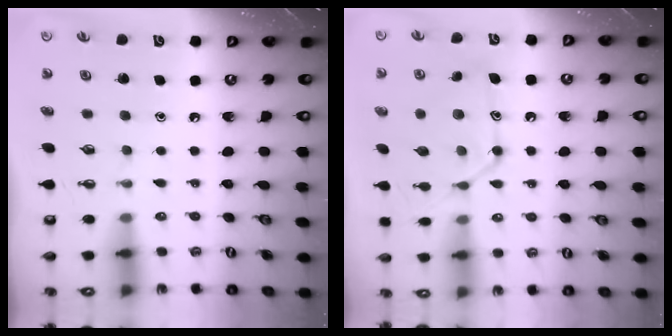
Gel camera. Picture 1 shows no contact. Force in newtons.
{"total": 14.2, "press": 14.2, "slide": 0.5}